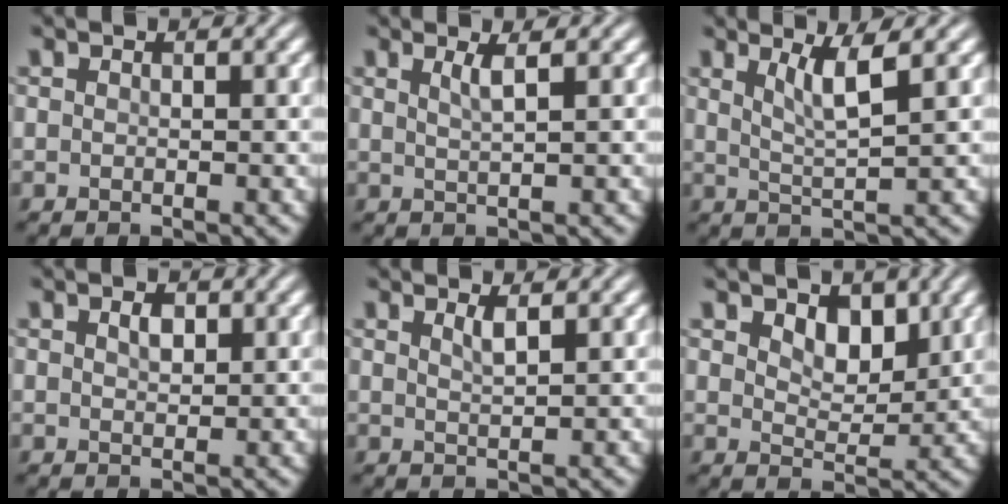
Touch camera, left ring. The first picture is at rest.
{"total": 1.8, "force": [0.8, 0.5, 1.5], "torque": [-0.021, 0.001, 0.009]}
{"total": 3.2, "force": [1.5, 0.6, 2.8], "torque": [-0.046, -0.003, 0.030]}
{"total": 1.4, "force": [0.6, 0.8, 0.9], "torque": [-0.016, 0.001, 0.012]}
{"total": 1.4, "force": [0.8, 0.3, 1.1], "torque": [-0.015, 0.002, 0.012]}
{"total": 3.1, "force": [1.6, 1.8, 1.9], "torque": [-0.040, -0.007, 0.024]}